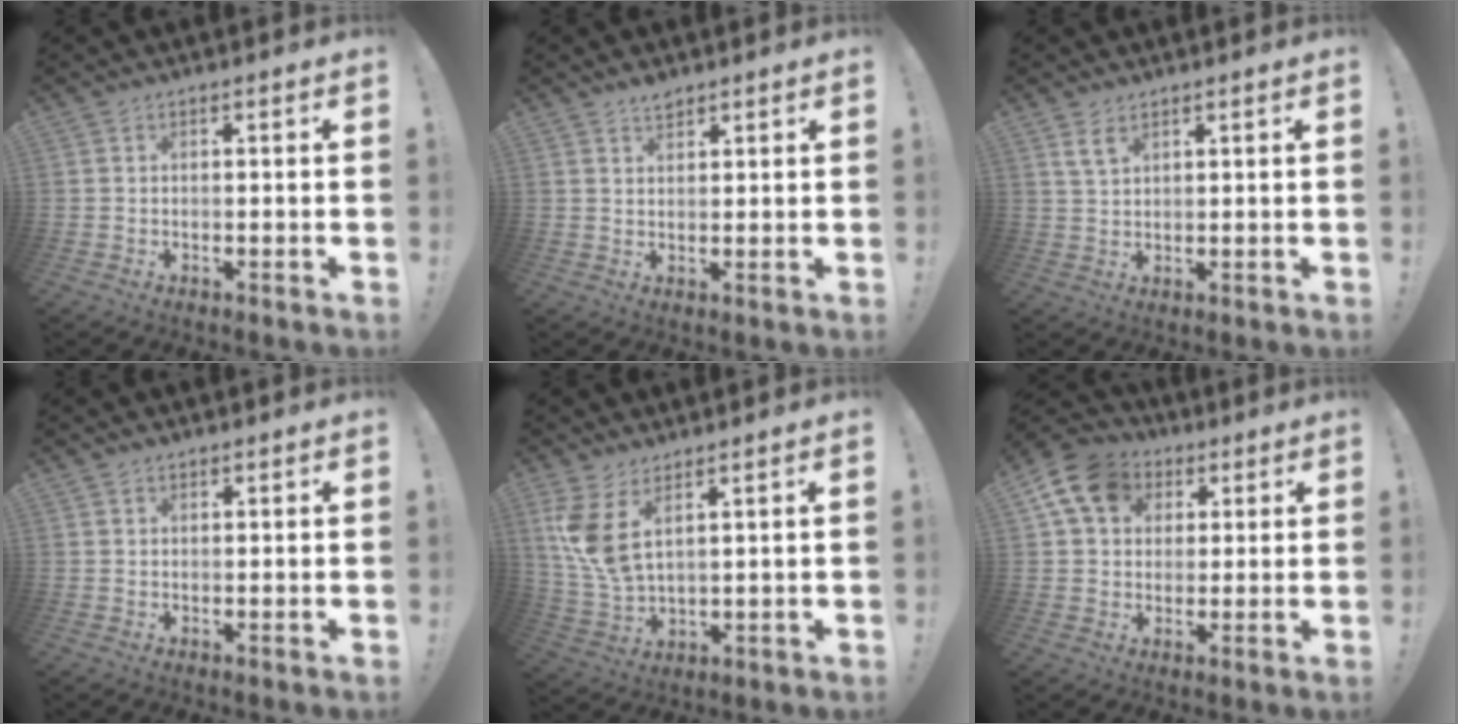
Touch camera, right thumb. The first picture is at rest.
{"total": 2.9, "force": [2.6, 1.2, 0.8], "torque": [-0.003, -0.017, 0.045]}
{"total": 4.3, "force": [2.7, 2.2, 2.5], "torque": [-0.037, -0.011, 0.050]}
{"total": 0.7, "force": [0.6, 0.4, 0.2], "torque": [0.001, -0.003, 0.011]}
{"total": 9.2, "force": [4.8, 3.6, 7.0], "torque": [-0.151, -0.035, 0.092]}
{"total": 13.0, "force": [4.6, 10.3, 6.4], "torque": [-0.094, -0.011, 0.095]}